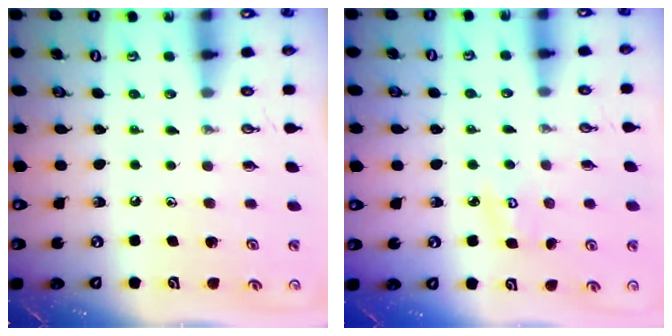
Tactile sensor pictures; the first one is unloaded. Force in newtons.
{"total": 4.7, "press": 4.7, "slide": 0.4}